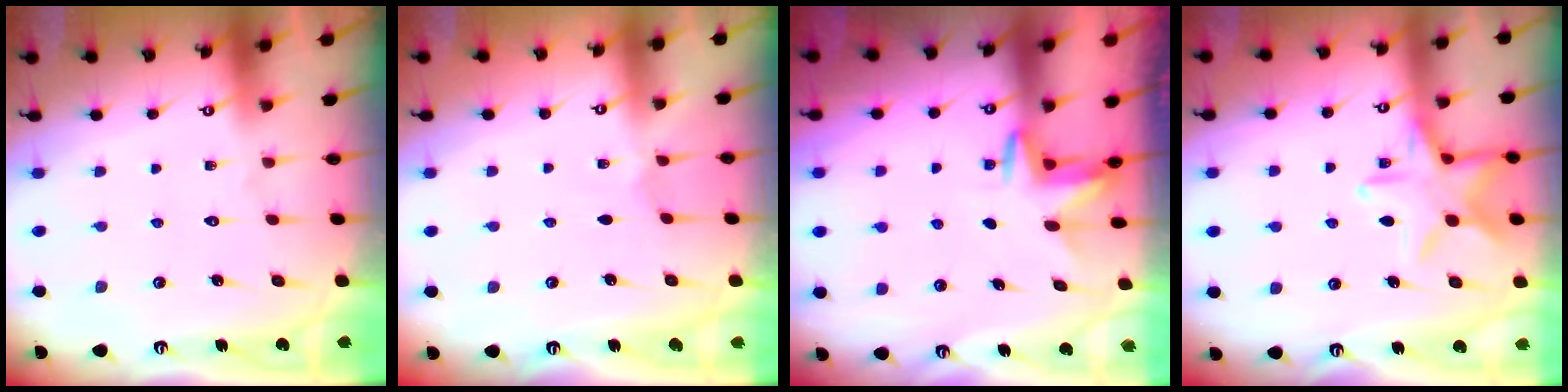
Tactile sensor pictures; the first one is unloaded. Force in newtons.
{"total": 1.1, "press": 1.0, "slide": 0.2}
{"total": 3.3, "press": 3.3, "slide": 0.5}
{"total": 14.3, "press": 14.3, "slide": 1.0}